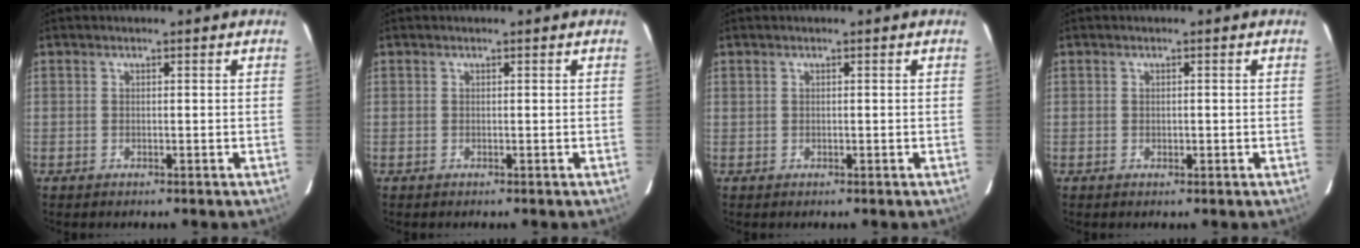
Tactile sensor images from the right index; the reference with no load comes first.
{"total": 0.0}
{"total": 0.0}
{"total": 0.8, "force": [-0.1, 0.5, 0.6], "torque": [-0.009, 0.000, 0.000]}